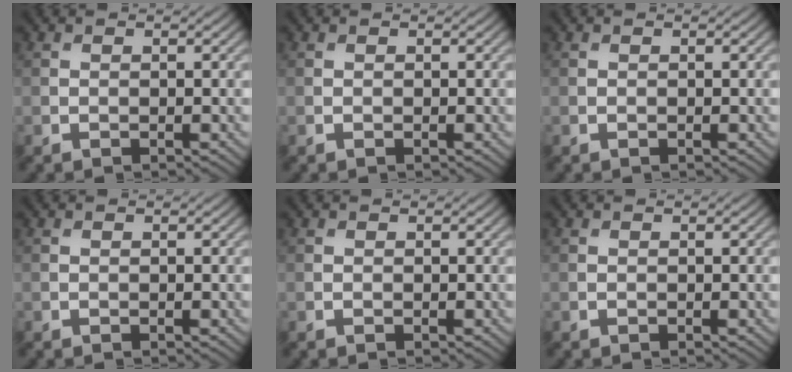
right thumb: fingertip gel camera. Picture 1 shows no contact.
{"total": 0.0}
{"total": 0.0}
{"total": 0.0}
{"total": 0.0}
{"total": 0.0}